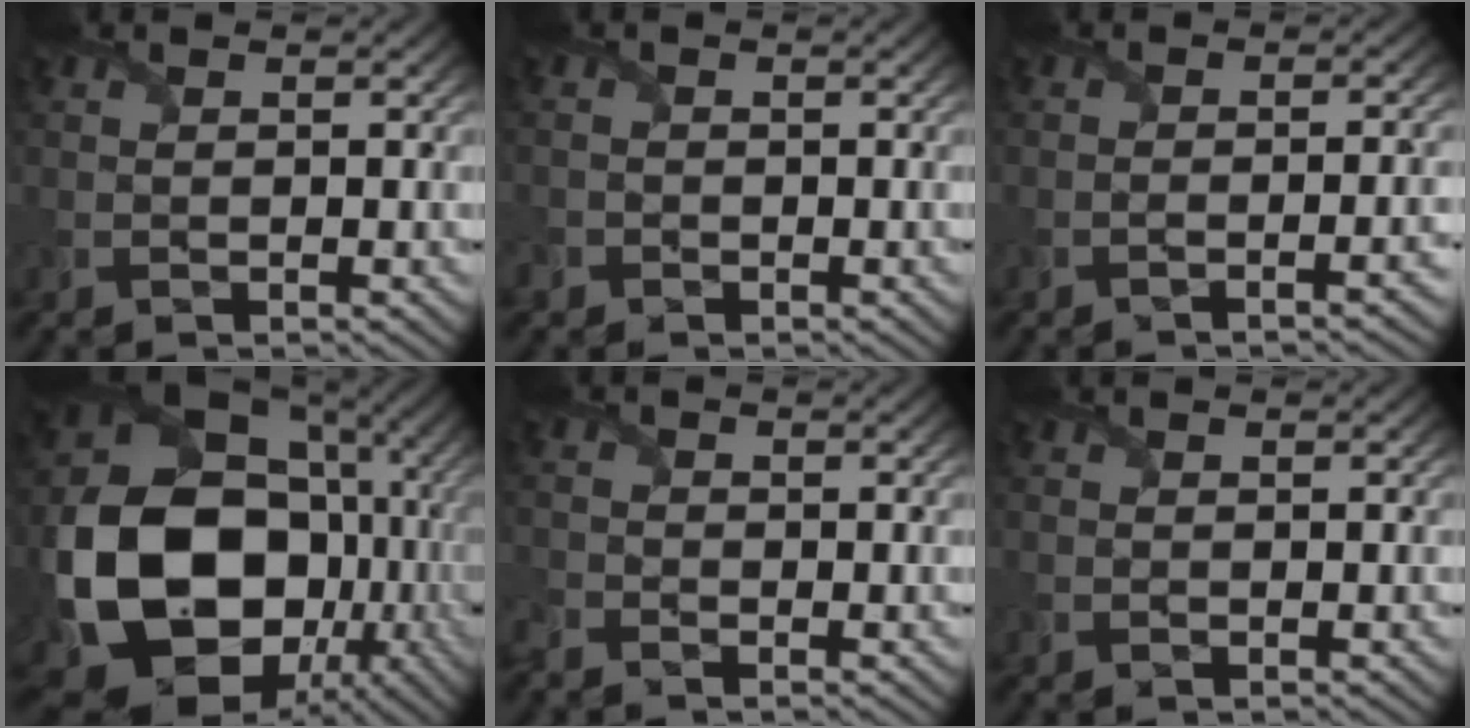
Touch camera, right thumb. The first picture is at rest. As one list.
[{"total": 1.2, "force": [-0.9, 0.9, -0.1], "torque": [0.007, -0.005, -0.019]}, {"total": 2.7, "force": [-1.5, 0.4, 2.2], "torque": [-0.018, 0.004, -0.031]}, {"total": 22.5, "force": [-3.8, 18.1, 12.9], "torque": [-0.317, -0.085, -0.023]}, {"total": 2.0, "force": [-1.8, 0.7, 0.4], "torque": [-0.011, -0.011, -0.048]}, {"total": 0.0}]